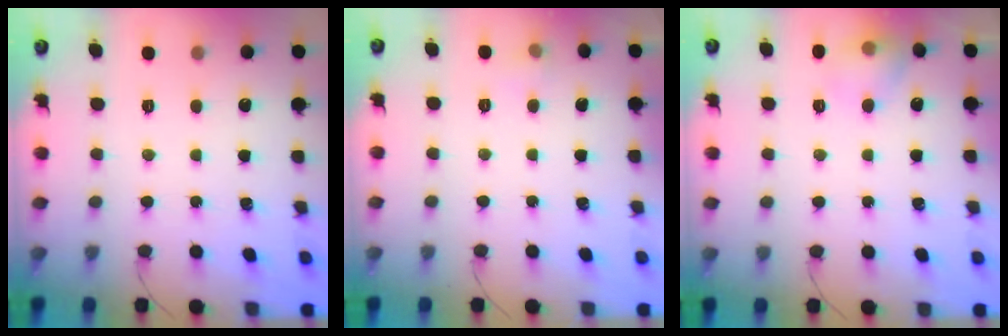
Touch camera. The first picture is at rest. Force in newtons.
{"total": 7.7, "press": 3.2, "slide": 7.0}
{"total": 8.1, "press": 8.0, "slide": 1.5}